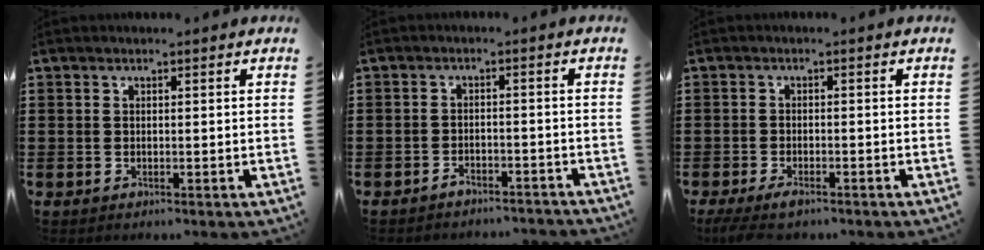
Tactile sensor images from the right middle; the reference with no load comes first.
{"total": 2.4, "force": [-2.3, 0.3, 0.3], "torque": [-0.011, 0.002, -0.048]}
{"total": 2.5, "force": [-1.9, 0.6, 1.5], "torque": [-0.040, -0.005, -0.040]}